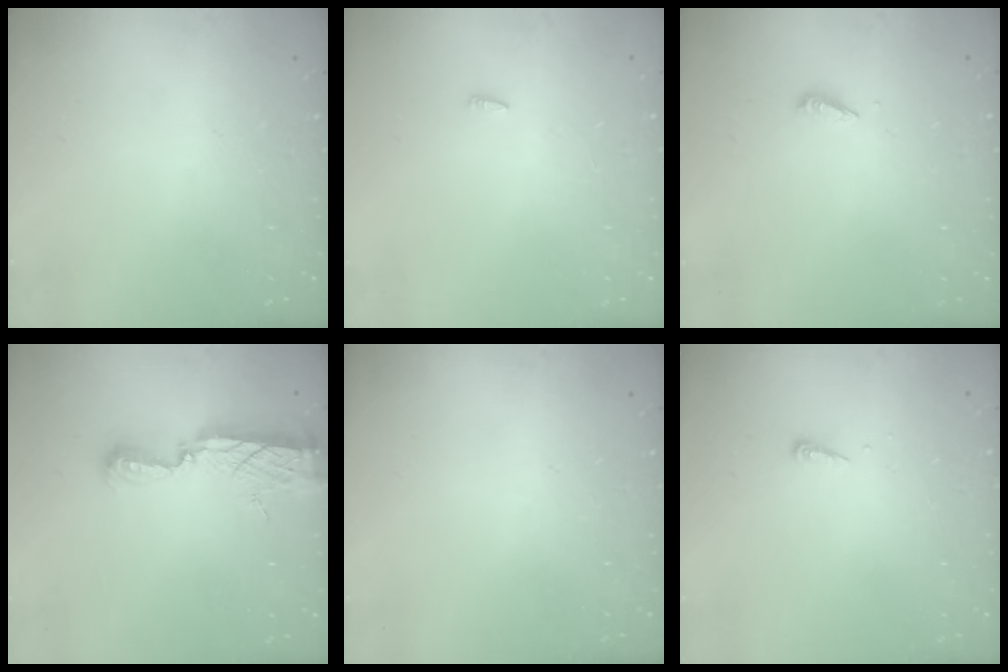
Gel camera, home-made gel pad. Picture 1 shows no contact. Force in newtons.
{"total": 1.8, "press": 1.7, "slide": 0.6}
{"total": 2.8, "press": 2.8, "slide": 0.2}
{"total": 9.0, "press": 8.9, "slide": 0.8}
{"total": 0.0}
{"total": 3.9, "press": 3.9, "slide": 0.4}